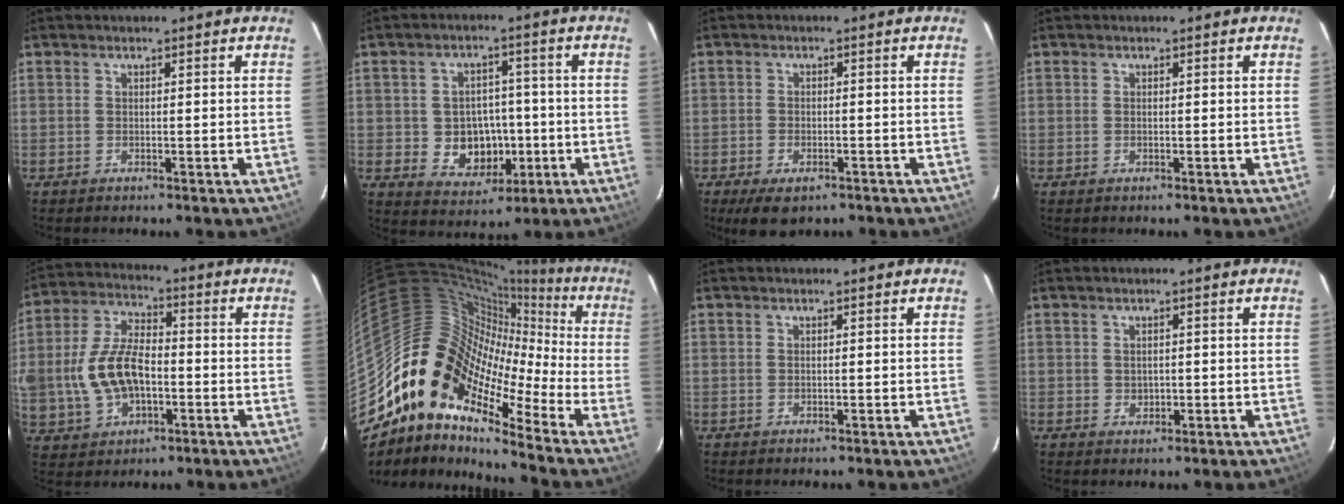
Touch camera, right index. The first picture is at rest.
{"total": 8.8, "force": [-1.8, 7.4, 4.2], "torque": [-0.094, 0.007, -0.009]}
{"total": 6.3, "force": [-4.3, 3.0, 3.5], "torque": [-0.084, -0.019, -0.068]}
{"total": 0.0}
{"total": 15.3, "force": [-2.5, 9.7, 11.5], "torque": [-0.253, 0.012, -0.033]}
{"total": 12.9, "force": [-5.9, 8.0, 8.2], "torque": [-0.104, 0.017, -0.136]}
{"total": 0.0}
{"total": 1.4, "force": [0.0, 1.3, 0.5], "torque": [-0.005, 0.001, 0.004]}